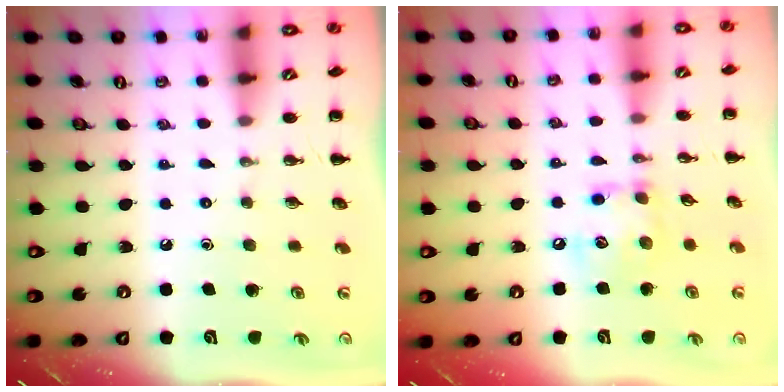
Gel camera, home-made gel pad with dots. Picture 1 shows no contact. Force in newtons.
{"total": 10.1, "press": 10.1, "slide": 0.4}